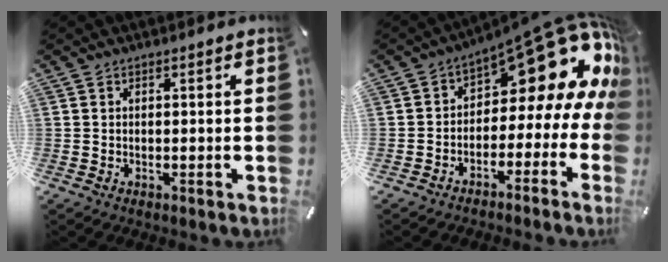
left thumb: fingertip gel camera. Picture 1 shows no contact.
{"total": 15.7, "force": [8.9, 7.5, 10.5], "torque": [-0.133, -0.075, 0.142]}